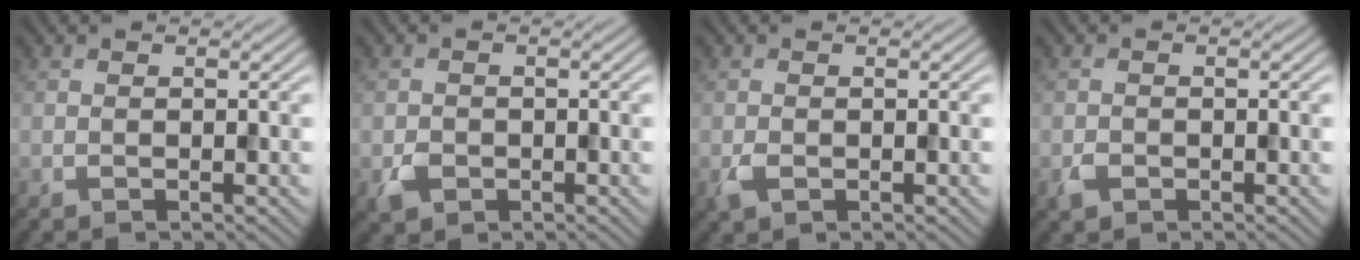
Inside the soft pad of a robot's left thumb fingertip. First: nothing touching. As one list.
[{"total": 2.2, "force": [-0.9, 1.8, 0.9], "torque": [-0.016, -0.007, -0.020]}, {"total": 1.6, "force": [-0.6, 1.1, 1.0], "torque": [-0.026, -0.006, -0.010]}, {"total": 1.5, "force": [-0.8, 1.1, 0.6], "torque": [-0.011, -0.005, -0.017]}]